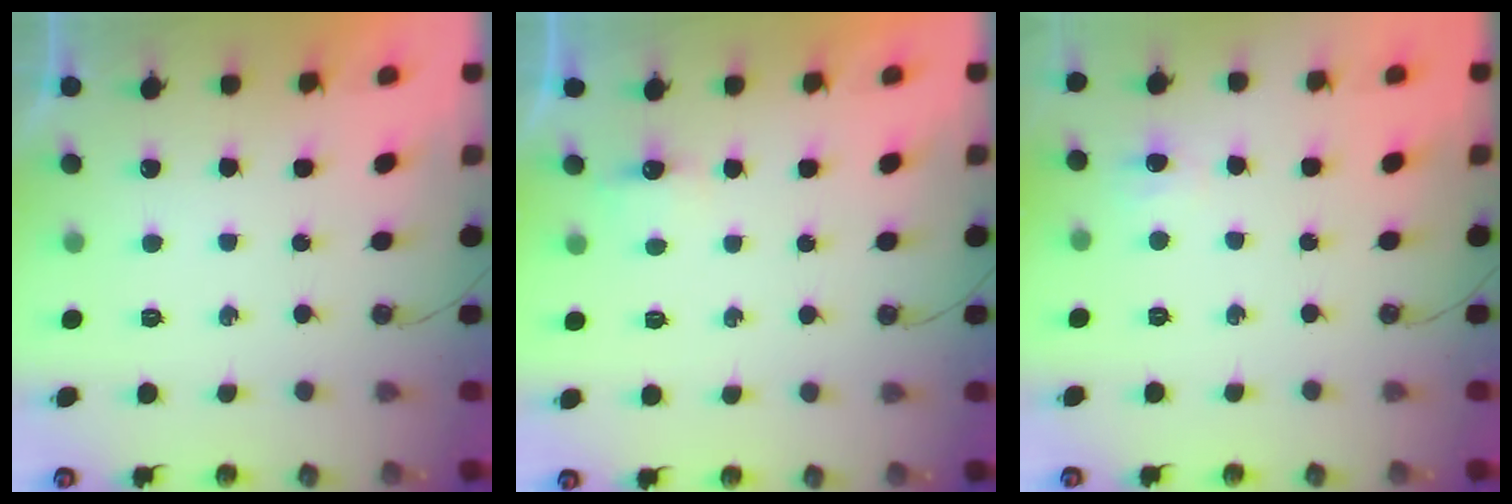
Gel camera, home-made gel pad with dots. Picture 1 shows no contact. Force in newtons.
{"total": 2.8, "press": 2.7, "slide": 0.4}
{"total": 3.6, "press": 3.5, "slide": 0.8}